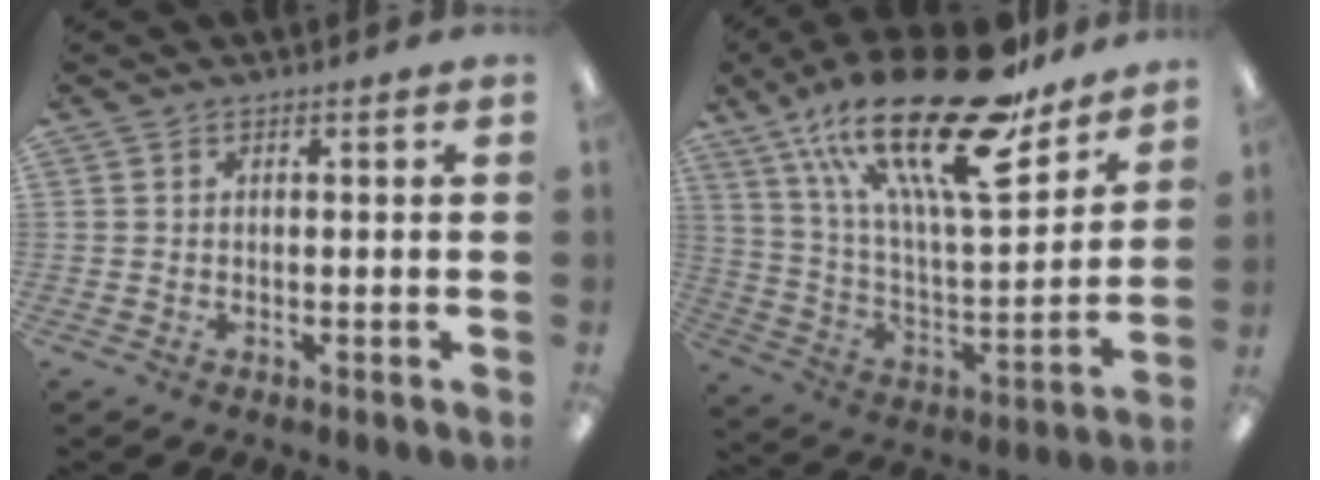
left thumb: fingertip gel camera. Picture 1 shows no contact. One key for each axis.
{"total": 29.4, "fx": 19.7, "fy": 8.8, "fz": 20.0, "tx": -0.342, "ty": -0.116, "tz": 0.326}